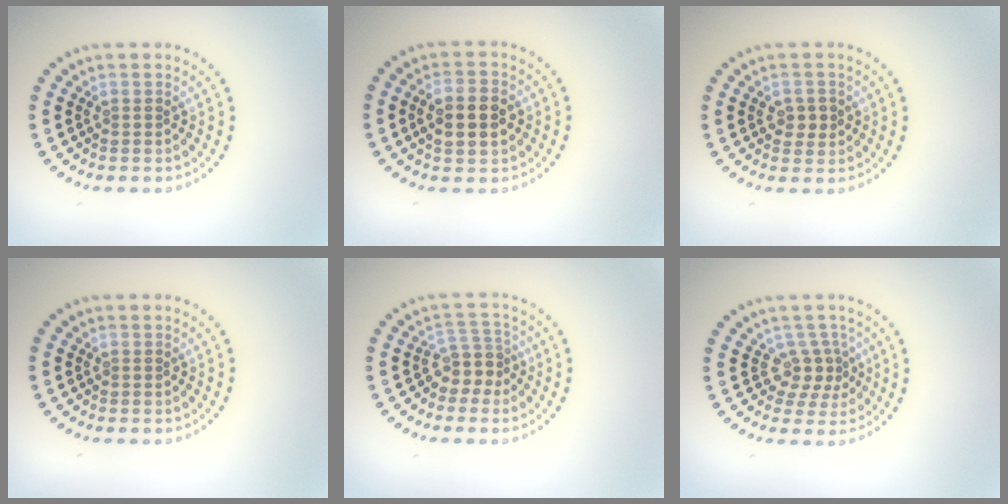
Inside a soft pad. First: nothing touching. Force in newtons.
{"total": 3.8, "press": 3.8, "slide": 0.3}
{"total": 1.8, "press": 1.8, "slide": 0.4}
{"total": 0.0}
{"total": 2.7, "press": 2.0, "slide": 1.8}
{"total": 2.5, "press": 1.8, "slide": 1.8}